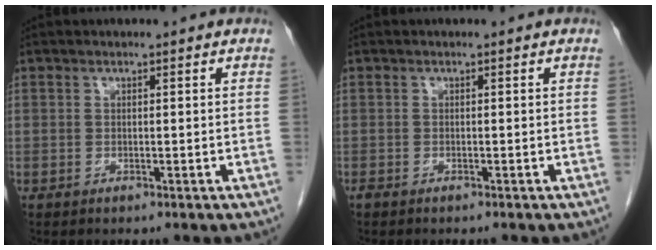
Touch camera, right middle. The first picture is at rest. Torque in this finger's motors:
{"motor_torque": [0.48, -0.29, 0.03, 0.05]}